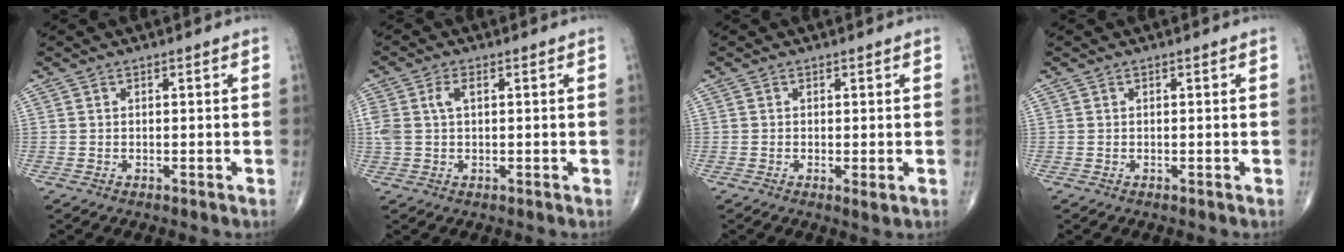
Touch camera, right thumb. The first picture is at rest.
{"total": 4.4, "force": [1.1, 2.4, 3.5], "torque": [-0.097, 0.017, 0.025]}
{"total": 1.5, "force": [-0.3, 0.4, 1.4], "torque": [-0.030, -0.008, -0.007]}
{"total": 0.0}